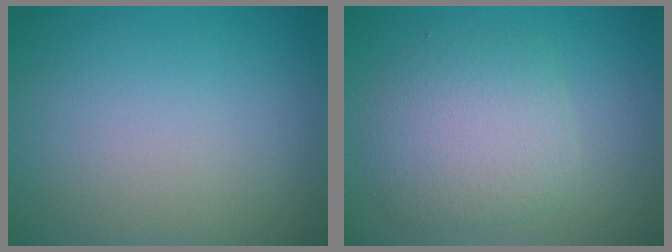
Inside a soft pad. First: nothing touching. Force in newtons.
{"total": 4.5, "press": 4.5, "slide": 0.0}